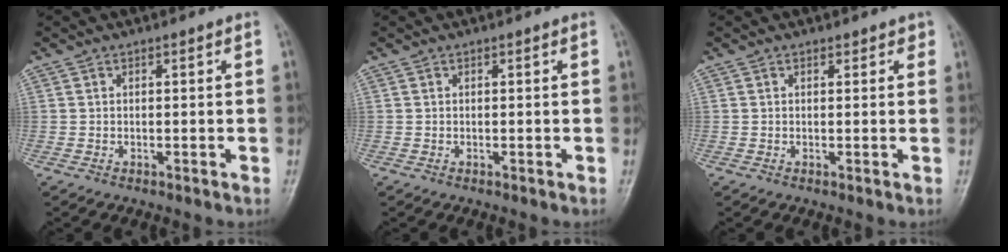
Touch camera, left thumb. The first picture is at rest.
{"total": 0.0}
{"total": 1.1, "force": [0.8, 0.8, 0.3], "torque": [0.009, -0.004, 0.006]}